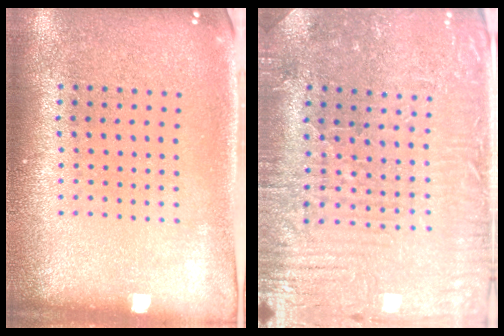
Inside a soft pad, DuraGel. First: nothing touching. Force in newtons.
{"total": 2.3, "press": 2.2, "slide": 0.4}